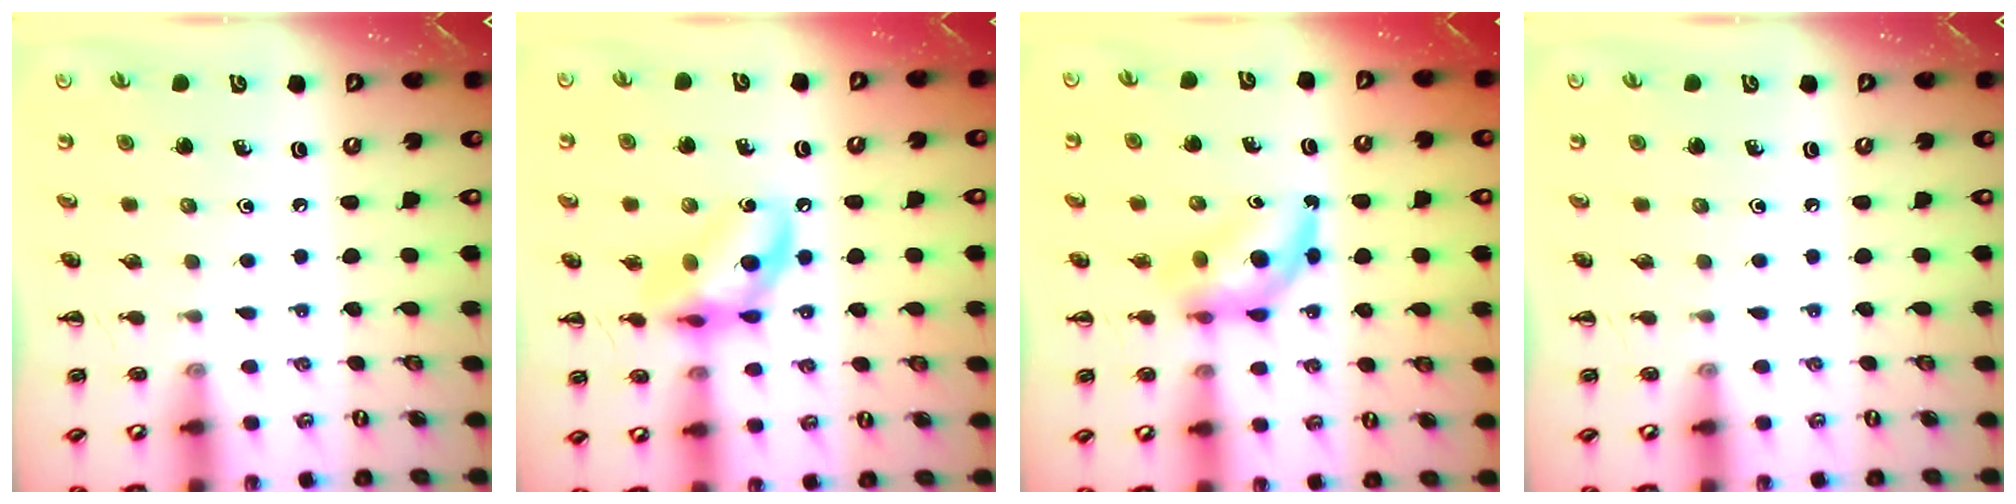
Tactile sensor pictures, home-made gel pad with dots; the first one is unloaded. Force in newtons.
{"total": 12.5, "press": 12.2, "slide": 2.7}
{"total": 6.1, "press": 6.0, "slide": 1.1}
{"total": 0.0}